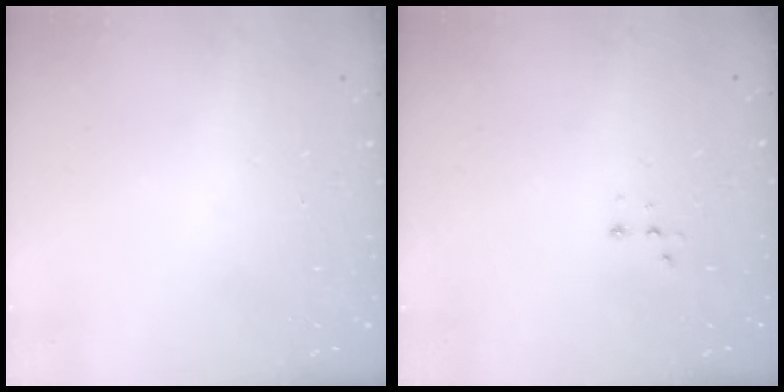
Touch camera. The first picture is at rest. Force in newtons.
{"total": 2.7, "press": 2.7, "slide": 0.5}